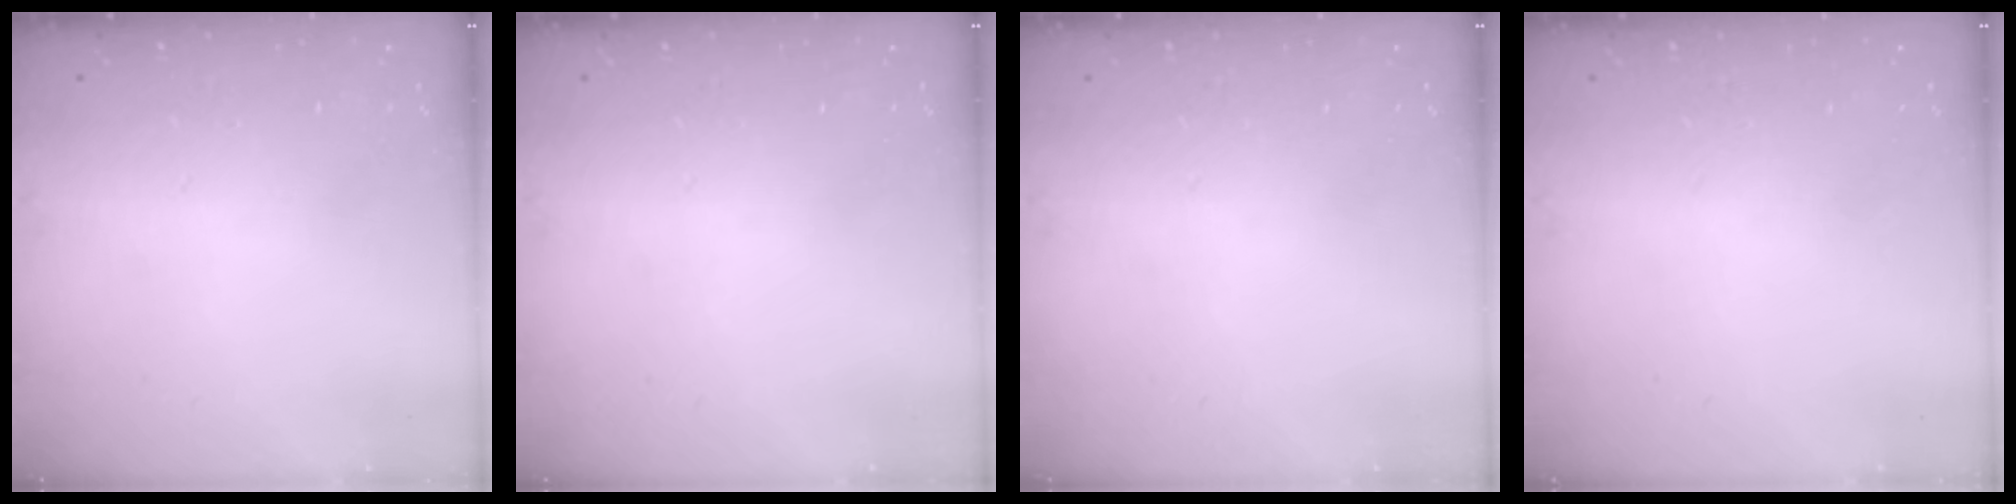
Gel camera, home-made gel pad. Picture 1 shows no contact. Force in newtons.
{"total": 0.0}
{"total": 0.0}
{"total": 0.0}